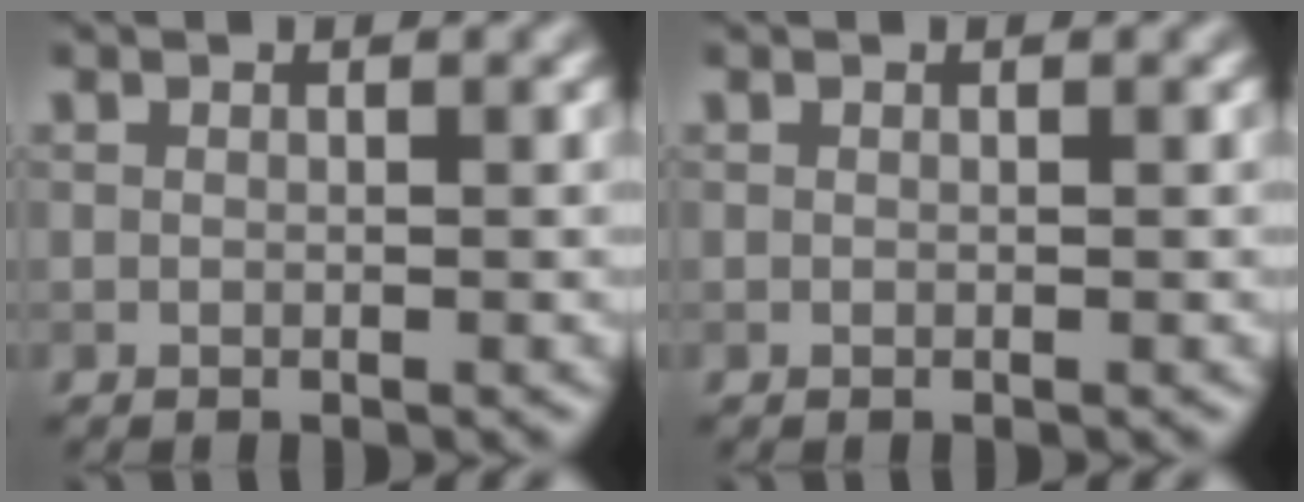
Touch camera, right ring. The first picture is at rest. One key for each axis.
{"total": 0.0}